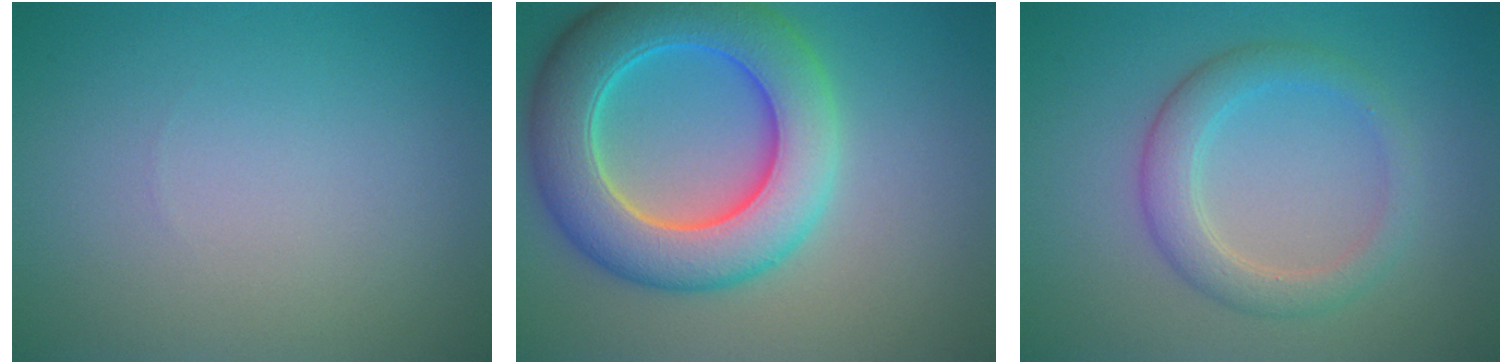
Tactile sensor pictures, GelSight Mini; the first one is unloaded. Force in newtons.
{"total": 9.5, "press": 9.5, "slide": 0.2}
{"total": 3.5, "press": 3.4, "slide": 0.3}